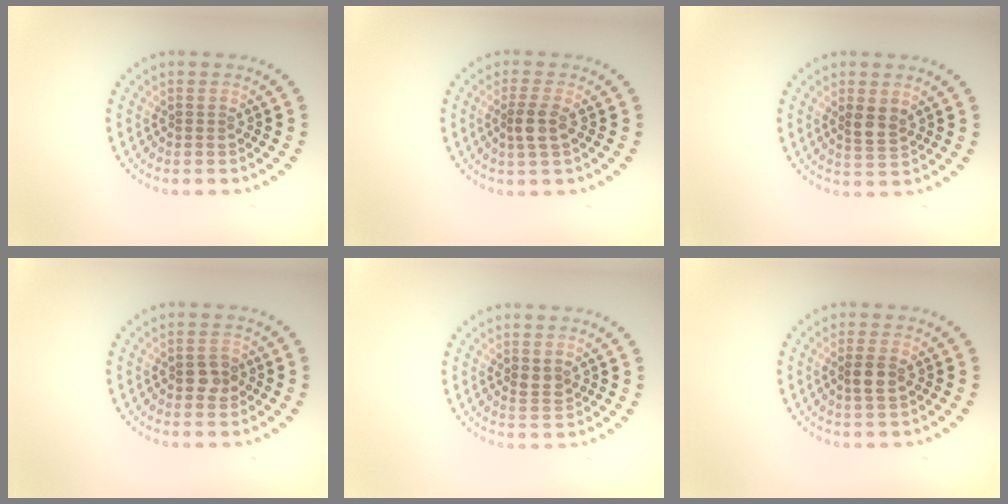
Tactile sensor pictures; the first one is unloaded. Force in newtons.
{"total": 2.1, "press": 1.8, "slide": 1.1}
{"total": 1.9, "press": 1.8, "slide": 0.7}
{"total": 1.9, "press": 1.8, "slide": 0.3}
{"total": 1.1, "press": 1.1, "slide": 0.4}
{"total": 1.9, "press": 1.7, "slide": 0.8}